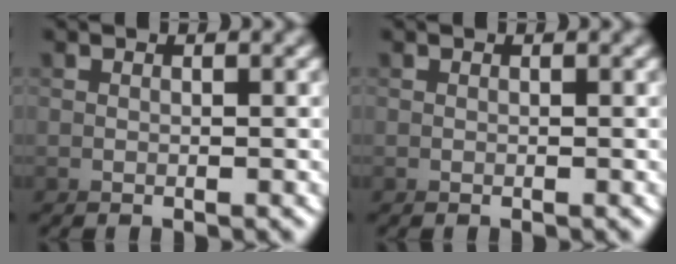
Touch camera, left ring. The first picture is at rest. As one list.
[{"total": 0.0}]